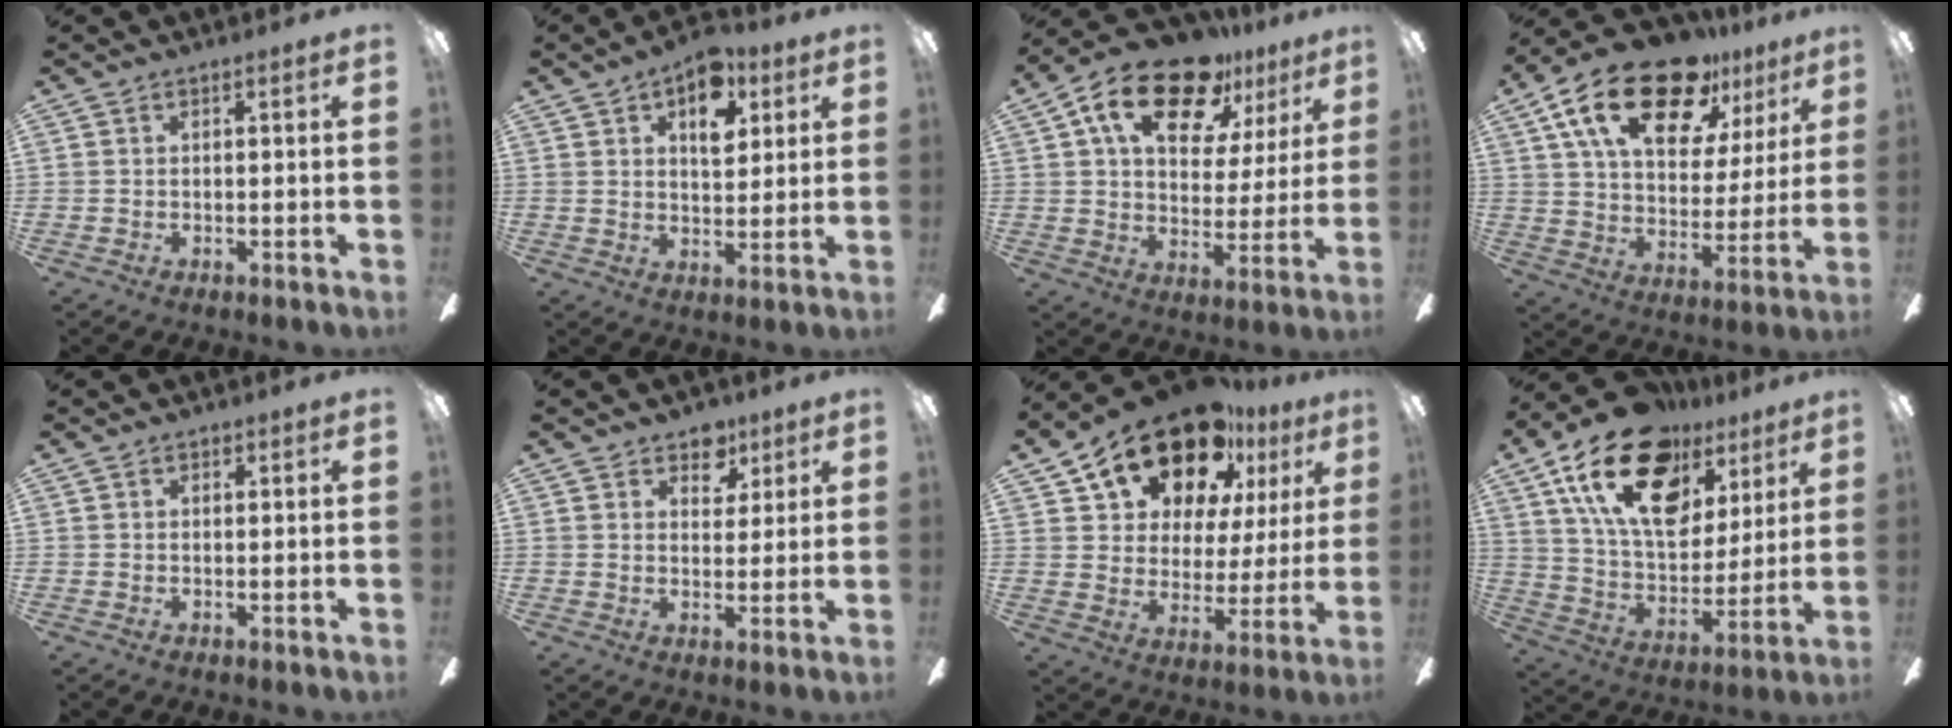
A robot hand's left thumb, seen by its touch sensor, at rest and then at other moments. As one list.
[{"total": 10.7, "force": [5.2, 6.0, 7.1], "torque": [-0.091, -0.010, 0.087]}, {"total": 18.1, "force": [11.2, 9.2, 10.9], "torque": [-0.182, -0.049, 0.194]}, {"total": 22.2, "force": [13.9, 10.6, 13.7], "torque": [-0.235, -0.066, 0.242]}, {"total": 0.7, "force": [0.5, 0.5, 0.1], "torque": [0.005, 0.000, 0.006]}, {"total": 6.7, "force": [4.4, 4.4, 2.4], "torque": [-0.014, -0.019, 0.074]}, {"total": 20.4, "force": [15.2, 9.9, 9.4], "torque": [-0.167, -0.096, 0.264]}, {"total": 24.3, "force": [12.9, 14.0, 15.1], "torque": [-0.264, -0.056, 0.231]}]